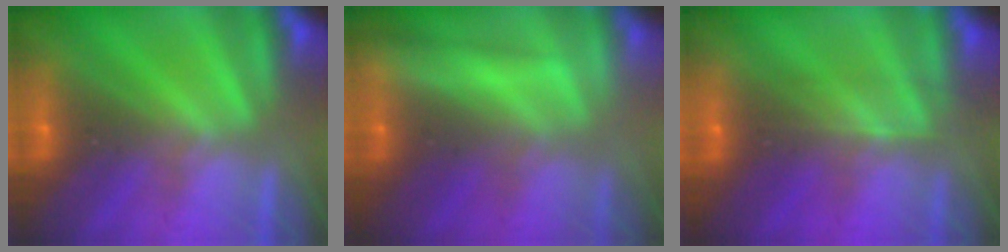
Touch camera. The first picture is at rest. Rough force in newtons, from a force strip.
{"total": 2.3}
{"total": 2.4}